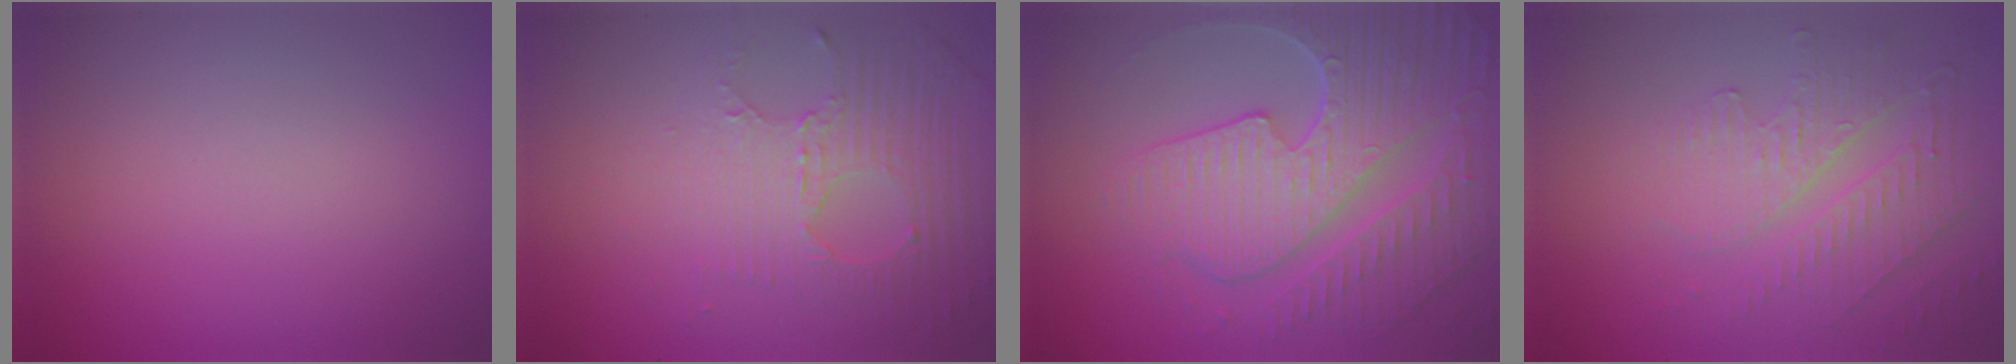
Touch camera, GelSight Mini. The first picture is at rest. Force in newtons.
{"total": 4.9, "press": 3.2, "slide": 3.7}
{"total": 8.9, "press": 6.5, "slide": 6.1}
{"total": 4.0, "press": 3.3, "slide": 2.3}